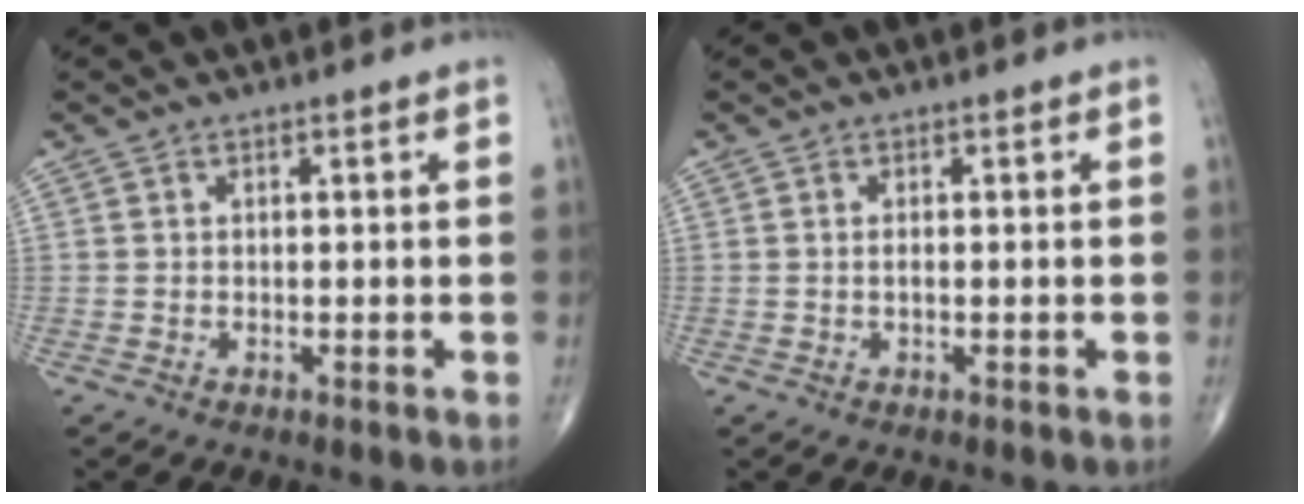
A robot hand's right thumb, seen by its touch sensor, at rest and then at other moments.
{"total": 0.7, "force": [0.0, 0.2, 0.7], "torque": [-0.015, -0.002, 0.000]}